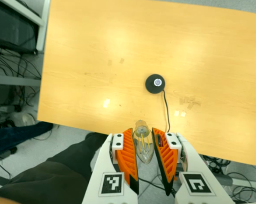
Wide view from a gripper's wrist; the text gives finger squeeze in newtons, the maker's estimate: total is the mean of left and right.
{"total": 9.4, "left": 8.8, "right": 9.9}